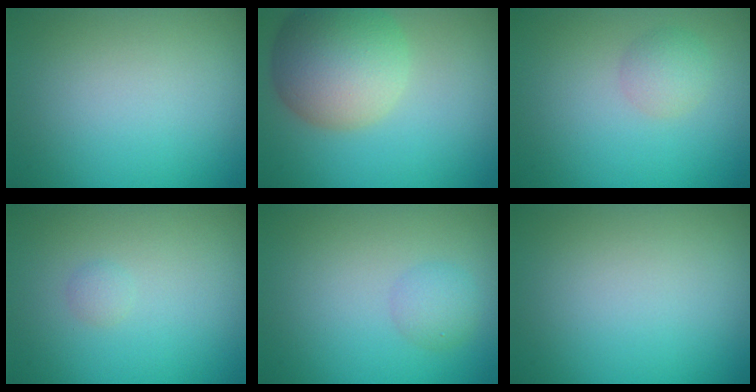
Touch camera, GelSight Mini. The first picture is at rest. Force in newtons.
{"total": 8.5, "press": 8.5, "slide": 0.7}
{"total": 1.8, "press": 1.8, "slide": 0.0}
{"total": 0.6, "press": 0.6, "slide": 0.0}
{"total": 1.6, "press": 1.6, "slide": 0.1}
{"total": 0.0}